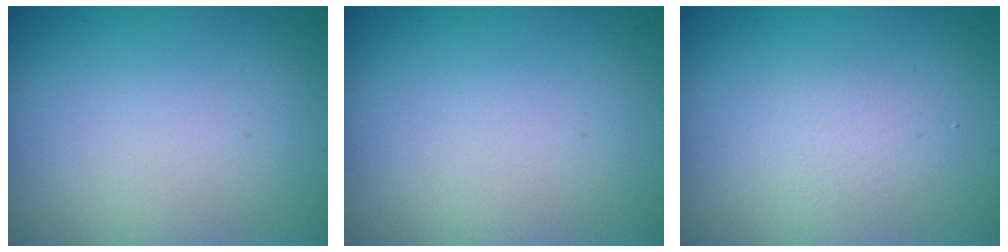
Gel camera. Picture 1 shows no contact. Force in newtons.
{"total": 0.0}
{"total": 1.3, "press": 1.3, "slide": 0.0}